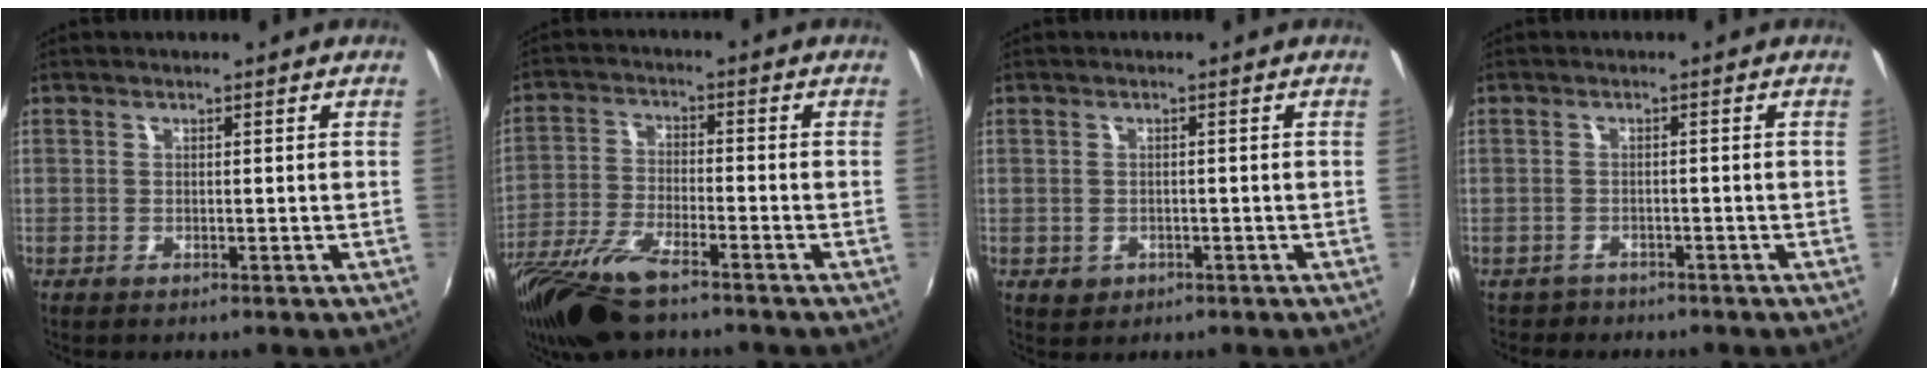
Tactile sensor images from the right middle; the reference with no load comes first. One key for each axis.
{"total": 13.6, "fx": -10.1, "fy": 3.2, "fz": 8.4, "tx": -0.187, "ty": -0.039, "tz": -0.198}
{"total": 2.2, "fx": -0.7, "fy": 1.9, "fz": 0.8, "tx": -0.018, "ty": -0.003, "tz": -0.006}
{"total": 2.6, "fx": -2.0, "fy": 1.7, "fz": 0.1, "tx": -0.011, "ty": -0.002, "tz": -0.031}